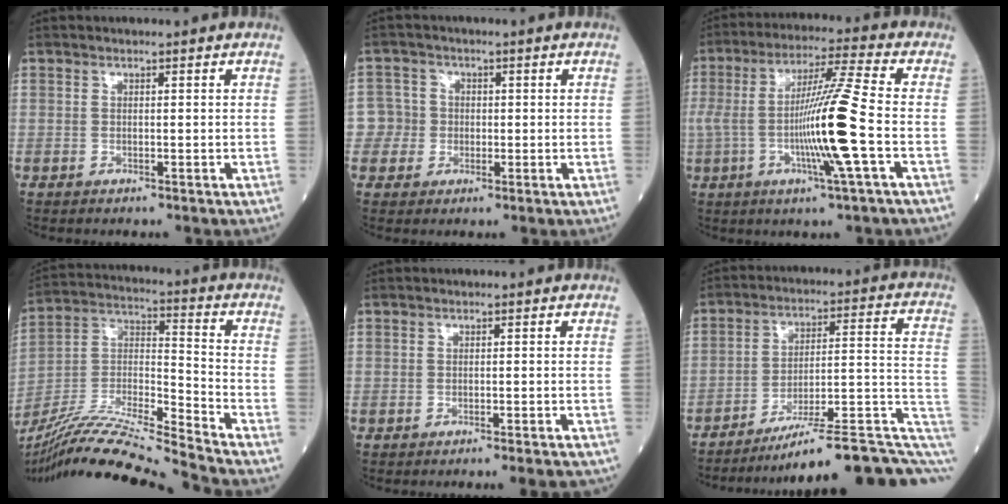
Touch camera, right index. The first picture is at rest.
{"total": 3.7, "force": [-0.6, 3.6, 0.0], "torque": [0.008, 0.013, -0.014]}
{"total": 13.6, "force": [-2.5, -1.7, 13.2], "torque": [-0.254, -0.004, -0.053]}
{"total": 20.4, "force": [-18.6, -1.9, 8.1], "torque": [-0.168, -0.009, -0.333]}
{"total": 5.8, "force": [-5.2, 0.4, 2.5], "torque": [-0.022, -0.011, -0.062]}
{"total": 18.7, "force": [-12.2, 1.8, 14.0], "torque": [-0.128, 0.049, -0.172]}